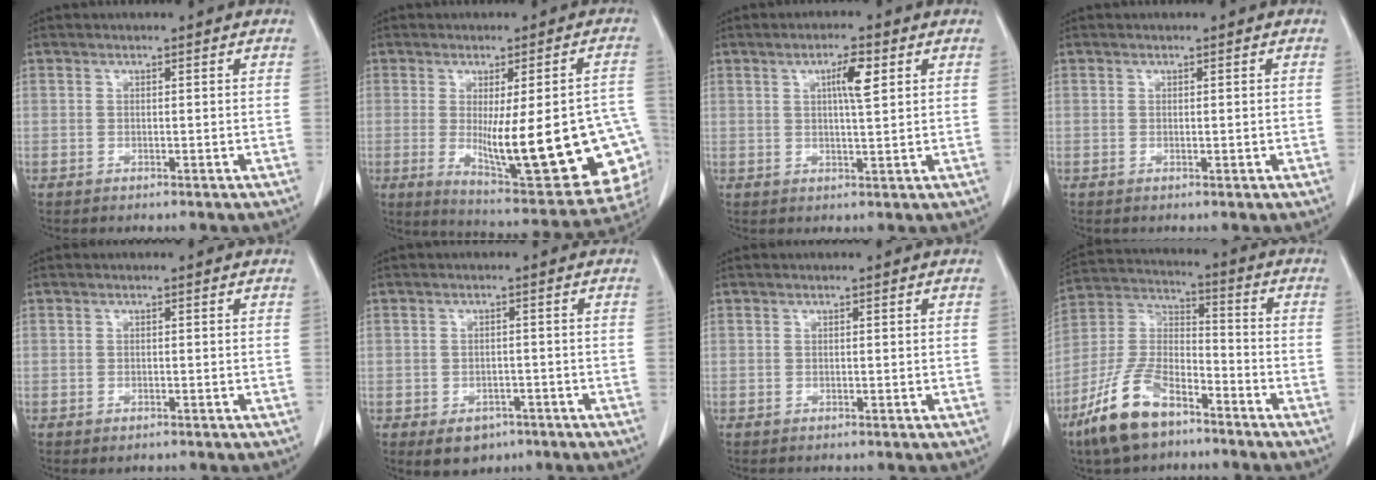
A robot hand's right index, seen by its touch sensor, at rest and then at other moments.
{"total": 23.3, "force": [-4.2, 5.1, 22.4], "torque": [-0.221, -0.008, -0.034]}
{"total": 4.4, "force": [1.7, 0.4, 4.1], "torque": [-0.070, 0.001, 0.027]}
{"total": 0.6, "force": [0.0, 0.1, 0.6], "torque": [-0.011, -0.003, 0.002]}
{"total": 0.5, "force": [-0.3, 0.3, 0.4], "torque": [-0.006, -0.001, 0.002]}
{"total": 4.5, "force": [-2.5, 3.3, 1.8], "torque": [-0.021, 0.002, -0.025]}
{"total": 0.0}
{"total": 13.5, "force": [-8.9, 5.5, 8.5], "torque": [-0.183, -0.002, -0.173]}